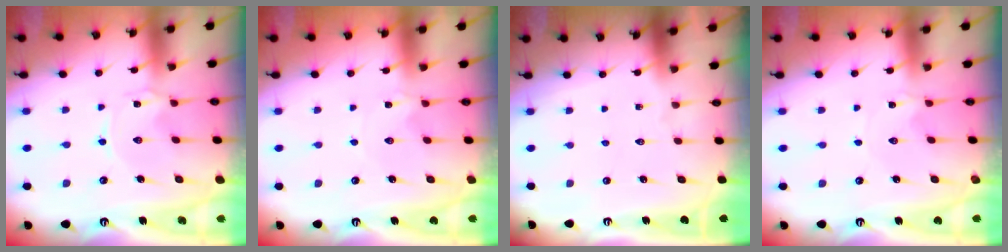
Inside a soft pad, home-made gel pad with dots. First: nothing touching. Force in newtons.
{"total": 0.0}
{"total": 0.0}
{"total": 0.0}